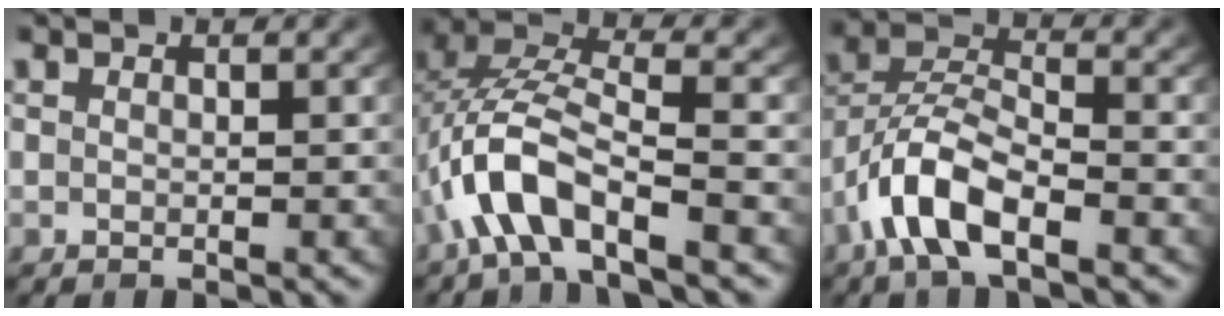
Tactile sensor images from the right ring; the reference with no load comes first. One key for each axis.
{"total": 7.8, "fx": -0.4, "fy": 5.4, "fz": 5.6, "tx": -0.138, "ty": 0.000, "tz": -0.017}
{"total": 5.8, "fx": -2.0, "fy": 3.4, "fz": 4.3, "tx": -0.097, "ty": -0.014, "tz": -0.037}